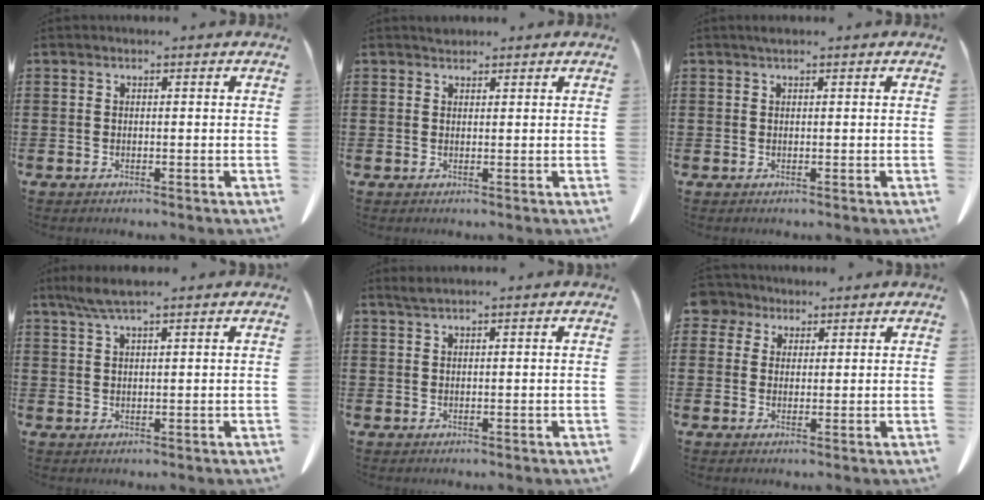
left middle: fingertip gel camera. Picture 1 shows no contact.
{"total": 1.0, "force": [1.0, 0.4, 0.1], "torque": [-0.004, 0.002, 0.019]}
{"total": 0.6, "force": [0.4, 0.1, 0.4], "torque": [-0.008, 0.001, 0.008]}
{"total": 3.3, "force": [2.2, 0.3, 2.4], "torque": [-0.051, 0.002, 0.041]}
{"total": 1.1, "force": [0.9, 0.0, 0.7], "torque": [-0.015, 0.000, 0.018]}
{"total": 3.5, "force": [2.5, 2.4, 0.7], "torque": [-0.019, 0.008, 0.048]}